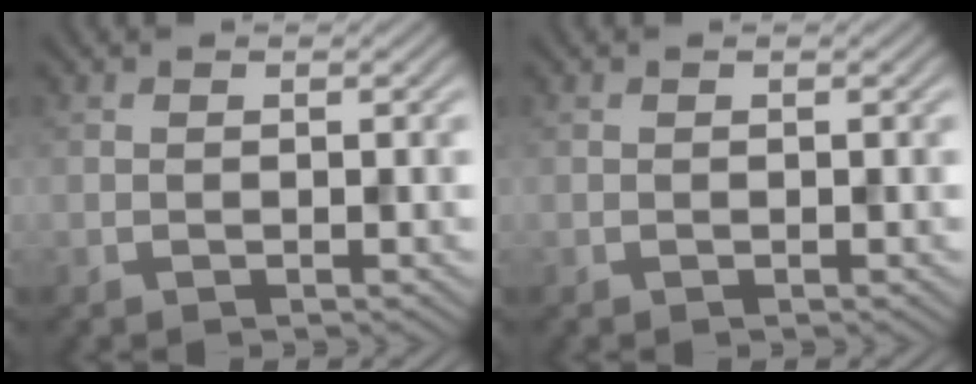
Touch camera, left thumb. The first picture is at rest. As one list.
[{"total": 0.0}]